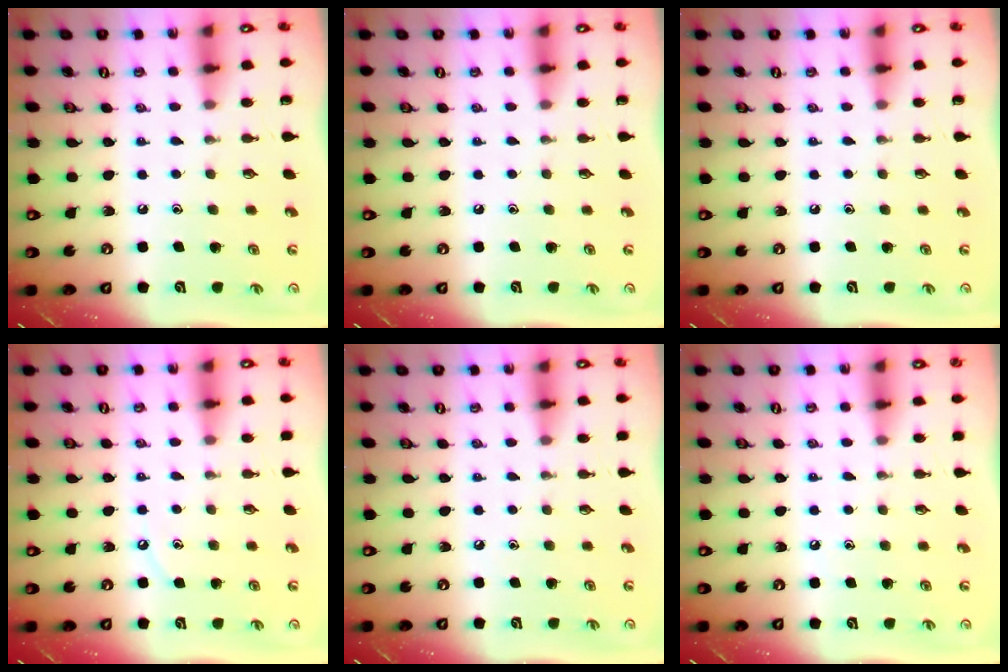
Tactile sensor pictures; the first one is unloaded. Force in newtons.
{"total": 0.0}
{"total": 0.0}
{"total": 3.2, "press": 3.2, "slide": 0.4}
{"total": 0.0}
{"total": 3.8, "press": 3.8, "slide": 0.6}